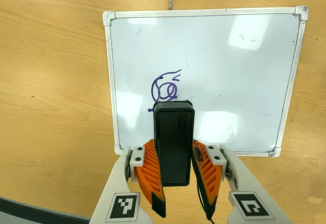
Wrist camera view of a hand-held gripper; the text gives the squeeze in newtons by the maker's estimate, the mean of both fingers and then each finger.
{"total": 8.1, "left": 6.7, "right": 9.6}